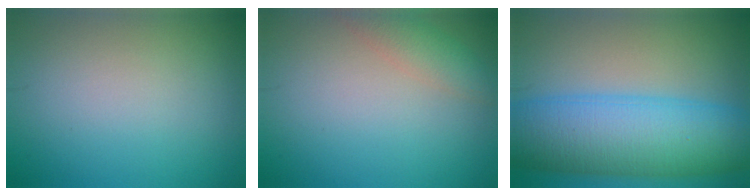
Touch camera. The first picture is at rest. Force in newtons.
{"total": 2.5, "press": 2.5, "slide": 0.2}
{"total": 12.4, "press": 12.4, "slide": 0.2}